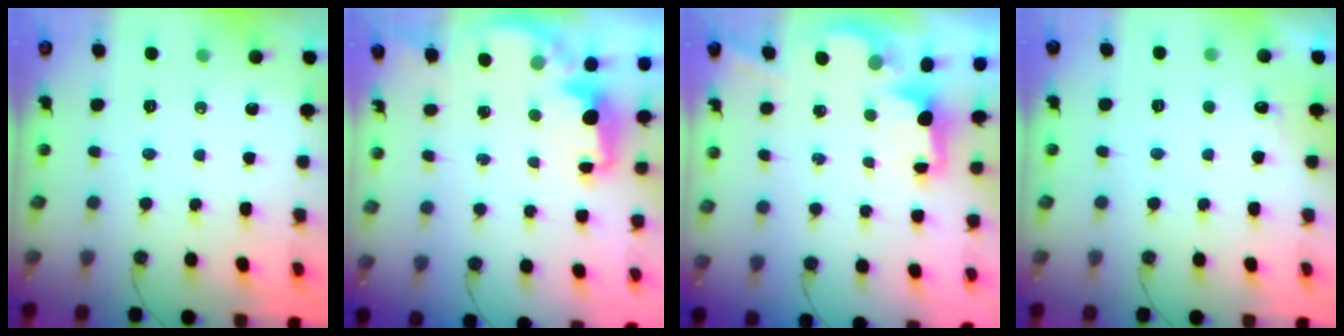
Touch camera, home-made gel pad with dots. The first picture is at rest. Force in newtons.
{"total": 2.2, "press": 2.1, "slide": 0.7}
{"total": 2.0, "press": 1.9, "slide": 0.7}
{"total": 6.2, "press": 6.1, "slide": 1.2}